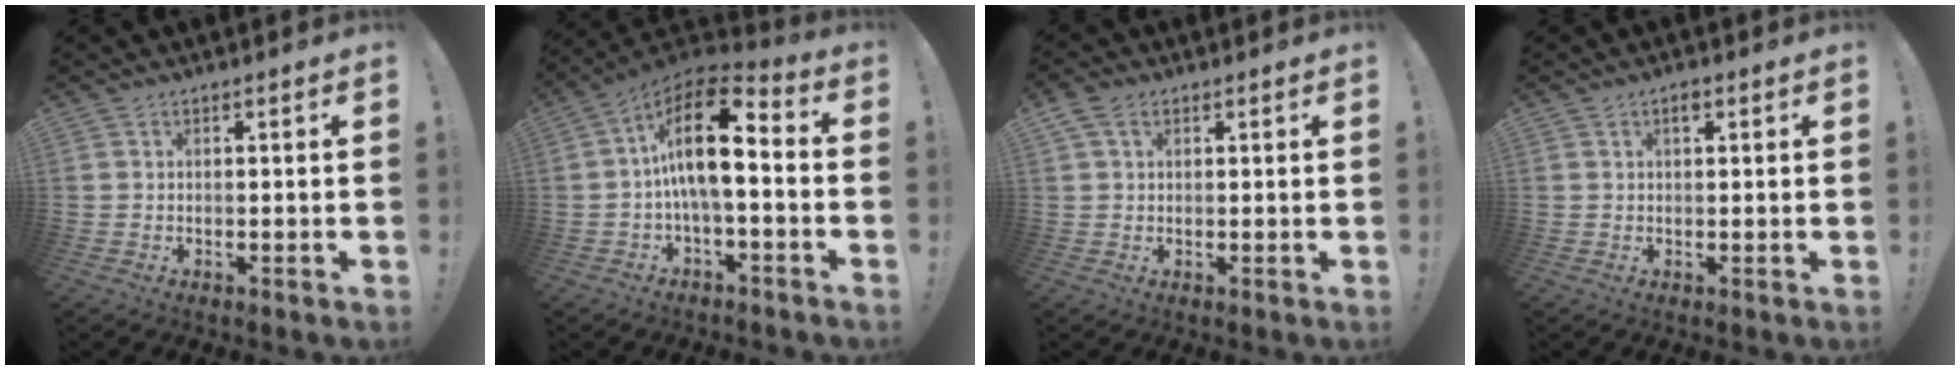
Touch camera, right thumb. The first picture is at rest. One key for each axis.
{"total": 16.5, "fx": 1.4, "fy": 7.0, "fz": 14.9, "tx": -0.261, "ty": -0.001, "tz": 0.023}
{"total": 4.0, "fx": 2.0, "fy": 2.7, "fz": 2.1, "tx": -0.040, "ty": 0.001, "tz": 0.040}
{"total": 1.9, "fx": 0.9, "fy": 1.0, "fz": 1.3, "tx": -0.016, "ty": -0.001, "tz": 0.014}